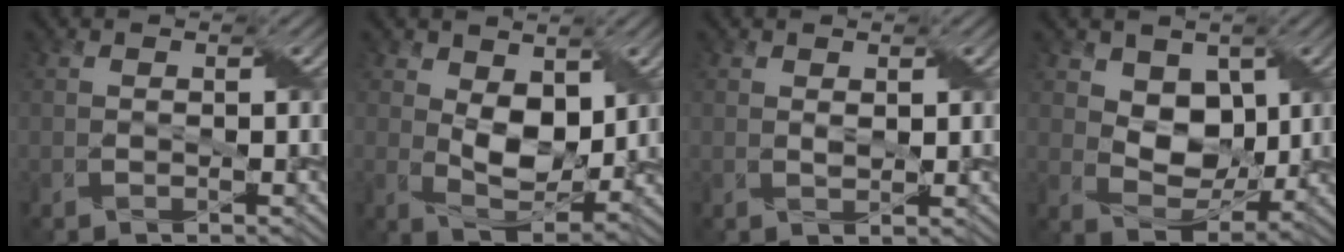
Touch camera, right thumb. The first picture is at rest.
{"total": 7.4, "force": [1.9, 4.7, 5.4], "torque": [-0.118, -0.012, 0.031]}
{"total": 1.2, "force": [0.6, 0.7, 0.7], "torque": [-0.019, -0.002, 0.015]}
{"total": 6.8, "force": [2.0, 5.1, 4.1], "torque": [-0.092, -0.014, 0.031]}